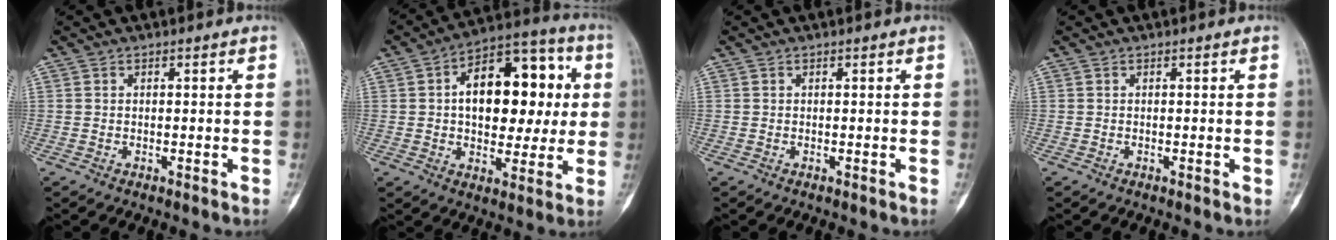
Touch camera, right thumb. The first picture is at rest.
{"total": 19.7, "force": [2.8, 11.6, 15.6], "torque": [-0.185, 0.025, 0.038]}
{"total": 0.0}
{"total": 0.0}